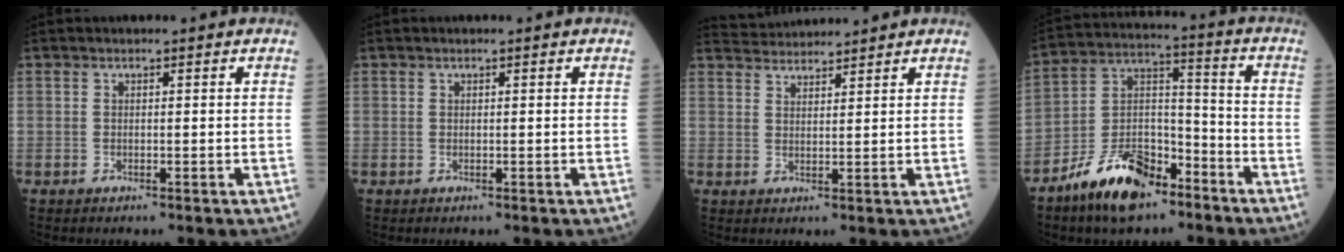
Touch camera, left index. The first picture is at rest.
{"total": 0.0}
{"total": 4.6, "force": [4.6, -0.1, 0.1], "torque": [-0.012, 0.032, 0.084]}
{"total": 13.0, "force": [-9.2, 5.5, 7.4], "torque": [-0.141, 0.008, -0.176]}